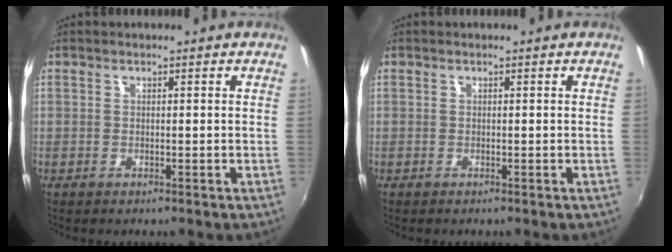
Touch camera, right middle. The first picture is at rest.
{"total": 0.0}